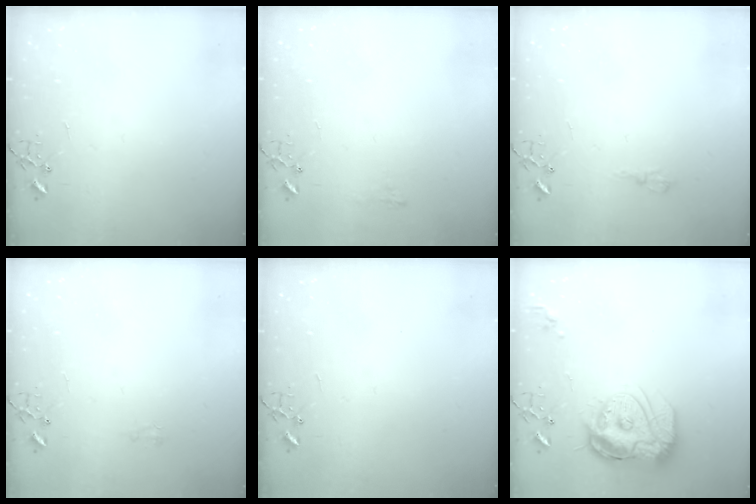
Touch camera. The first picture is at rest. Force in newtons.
{"total": 5.9, "press": 5.9, "slide": 0.8}
{"total": 6.5, "press": 6.4, "slide": 0.8}
{"total": 4.1, "press": 4.0, "slide": 0.7}
{"total": 0.0}
{"total": 17.0, "press": 16.9, "slide": 1.4}